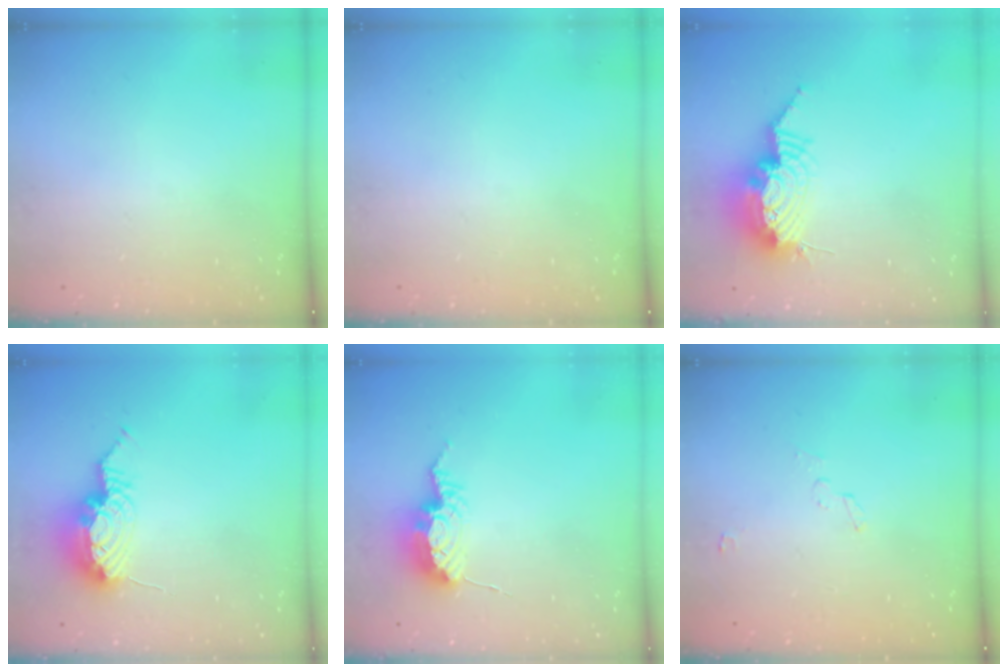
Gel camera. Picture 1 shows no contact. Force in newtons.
{"total": 0.0}
{"total": 15.1, "press": 15.0, "slide": 1.7}
{"total": 10.8, "press": 10.4, "slide": 2.8}
{"total": 9.8, "press": 9.8, "slide": 0.4}
{"total": 2.5, "press": 2.5, "slide": 0.3}